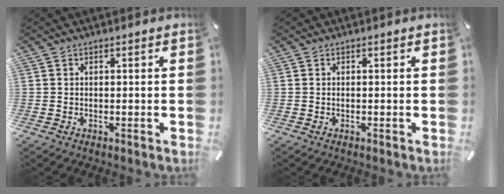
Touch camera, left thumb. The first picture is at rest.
{"total": 0.0}